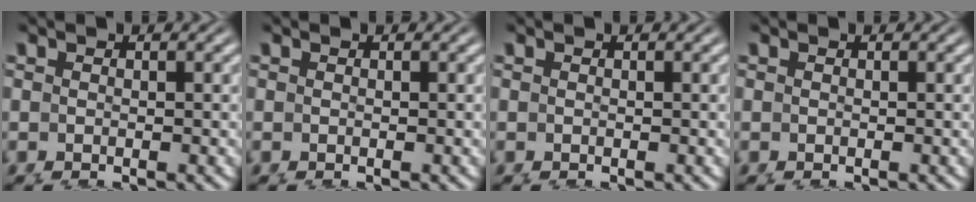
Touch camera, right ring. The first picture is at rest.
{"total": 0.0}
{"total": 0.0}
{"total": 0.0}